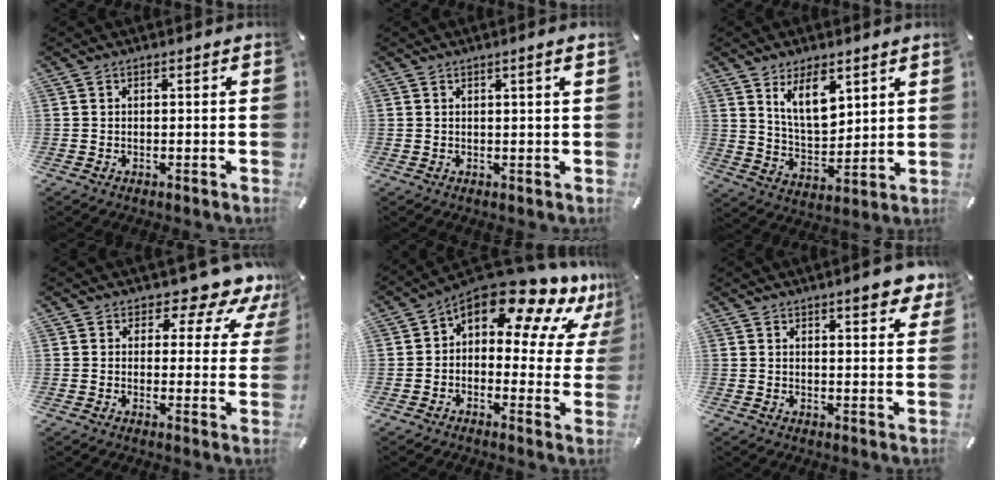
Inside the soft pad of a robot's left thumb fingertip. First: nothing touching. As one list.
[{"total": 1.8, "force": [0.7, 0.0, 1.6], "torque": [-0.029, -0.002, 0.012]}, {"total": 11.2, "force": [6.5, 5.8, 7.0], "torque": [-0.130, -0.028, 0.115]}, {"total": 8.9, "force": [6.8, 3.9, 4.2], "torque": [-0.053, -0.057, 0.115]}, {"total": 16.9, "force": [11.4, 6.9, 10.2], "torque": [-0.167, -0.086, 0.193]}, {"total": 5.6, "force": [4.2, 1.4, 3.5], "torque": [-0.053, -0.022, 0.069]}]